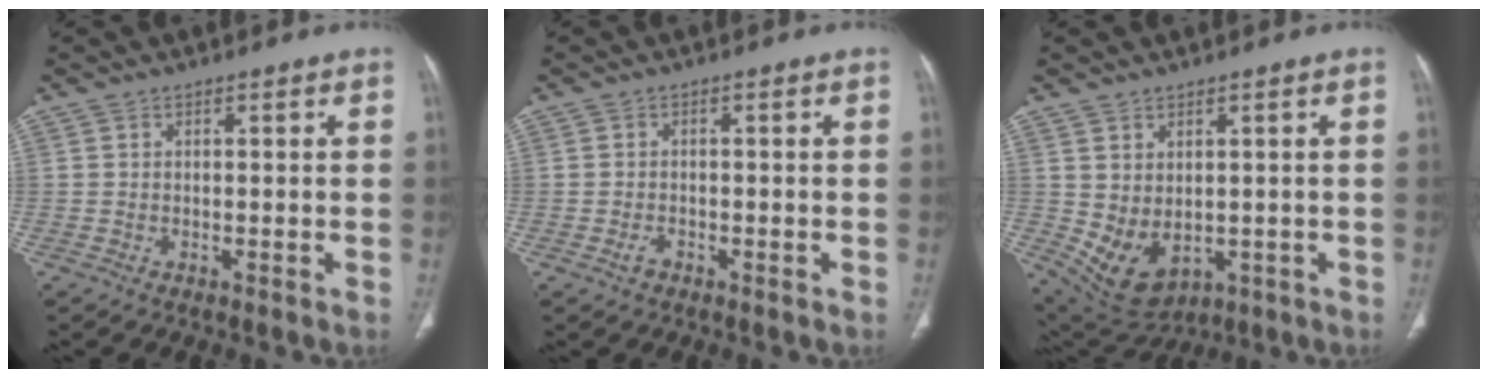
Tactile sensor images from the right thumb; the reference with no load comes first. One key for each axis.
{"total": 1.6, "fx": -0.9, "fy": 1.1, "fz": 0.8, "tx": -0.017, "ty": 0.005, "tz": -0.015}
{"total": 9.2, "fx": -0.7, "fy": 6.3, "fz": 6.6, "tx": -0.108, "ty": -0.005, "tz": 0.022}